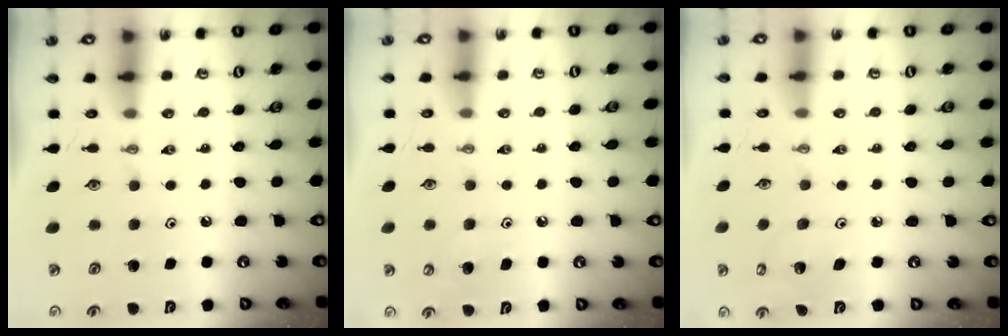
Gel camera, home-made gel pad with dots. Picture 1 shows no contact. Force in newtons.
{"total": 5.2, "press": 5.2, "slide": 0.7}
{"total": 4.8, "press": 4.8, "slide": 0.4}